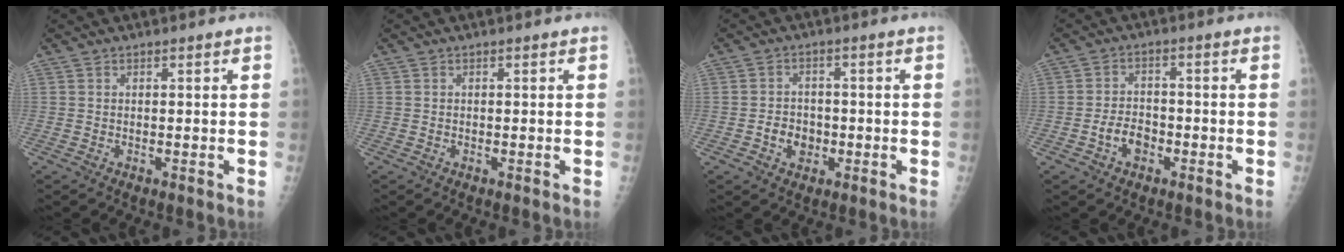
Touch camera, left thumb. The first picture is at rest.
{"total": 0.0}
{"total": 4.6, "force": [-1.4, 3.7, 2.2], "torque": [-0.012, 0.014, -0.024]}
{"total": 4.7, "force": [-2.2, 3.2, 2.7], "torque": [-0.034, 0.024, -0.040]}